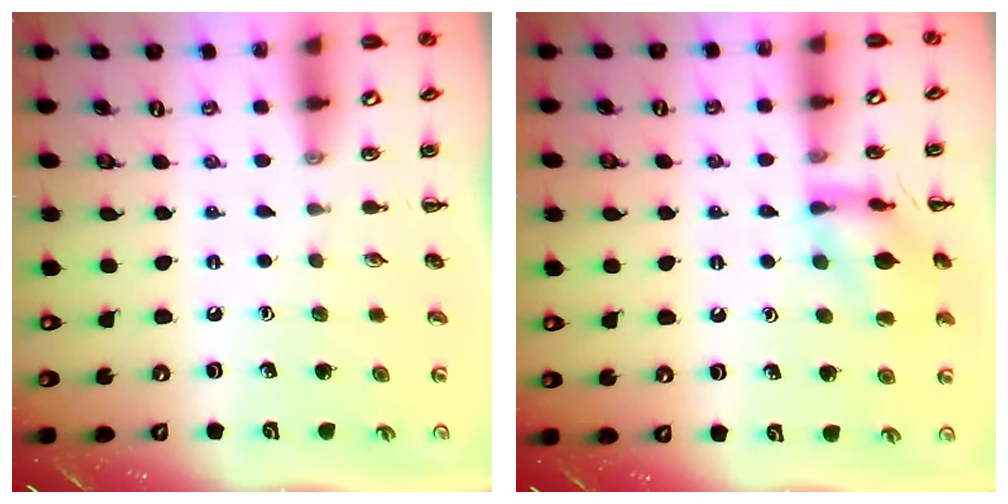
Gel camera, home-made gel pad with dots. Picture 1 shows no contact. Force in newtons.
{"total": 11.5, "press": 11.5, "slide": 0.4}